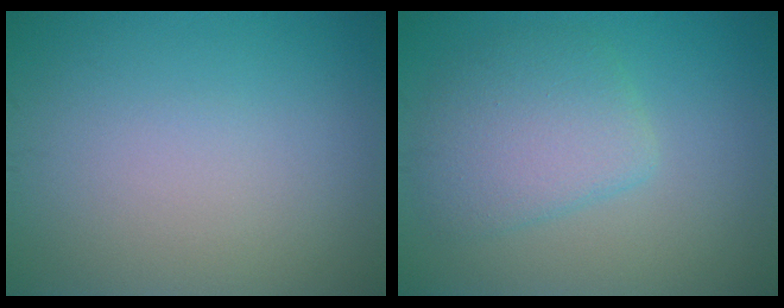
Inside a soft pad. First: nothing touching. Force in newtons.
{"total": 4.4, "press": 4.4, "slide": 0.2}